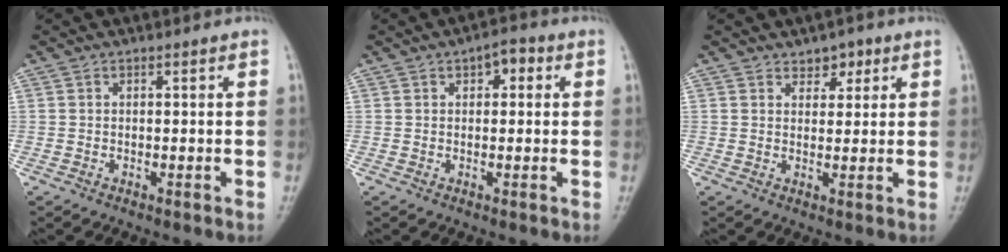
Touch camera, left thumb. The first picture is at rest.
{"total": 3.7, "force": [1.2, 2.2, 2.8], "torque": [-0.018, 0.007, 0.008]}
{"total": 3.2, "force": [1.9, 2.2, 1.4], "torque": [0.008, -0.009, 0.025]}